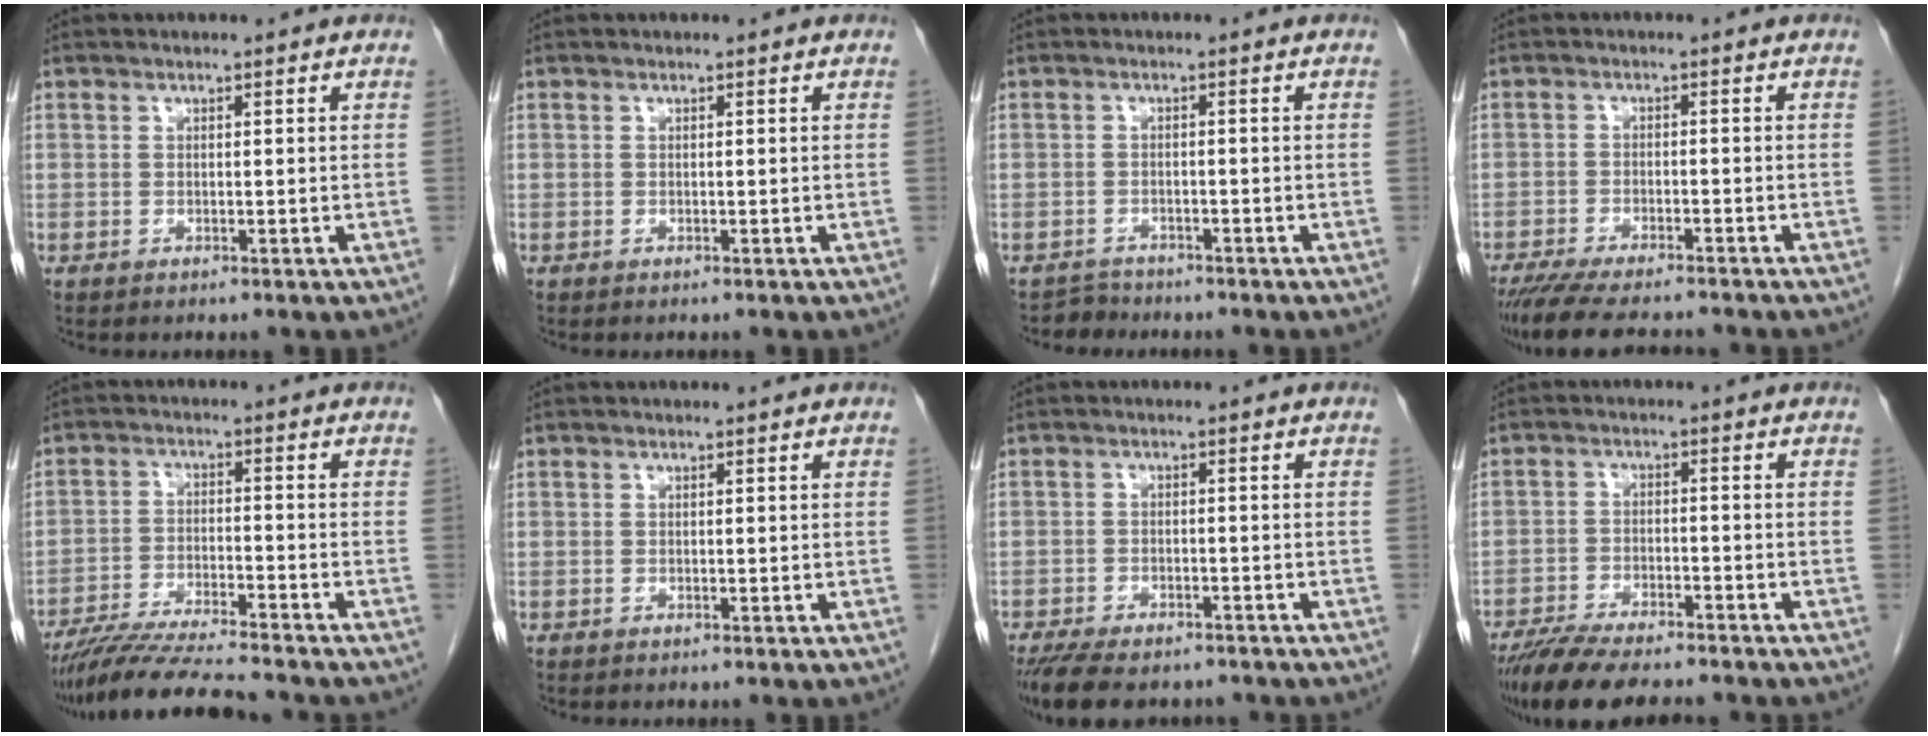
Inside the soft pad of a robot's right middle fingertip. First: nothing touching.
{"total": 0.0}
{"total": 2.0, "force": [-1.8, 0.6, -0.8], "torque": [0.011, -0.002, -0.032]}
{"total": 11.0, "force": [-9.7, 1.7, 4.9], "torque": [-0.076, -0.015, -0.147]}
{"total": 11.9, "force": [-10.6, 0.0, 5.3], "torque": [-0.087, -0.023, -0.179]}
{"total": 0.0}
{"total": 11.5, "force": [-9.3, 4.2, 5.3], "torque": [-0.097, -0.008, -0.136]}
{"total": 11.9, "force": [-10.2, 2.2, 5.7], "torque": [-0.094, -0.015, -0.161]}